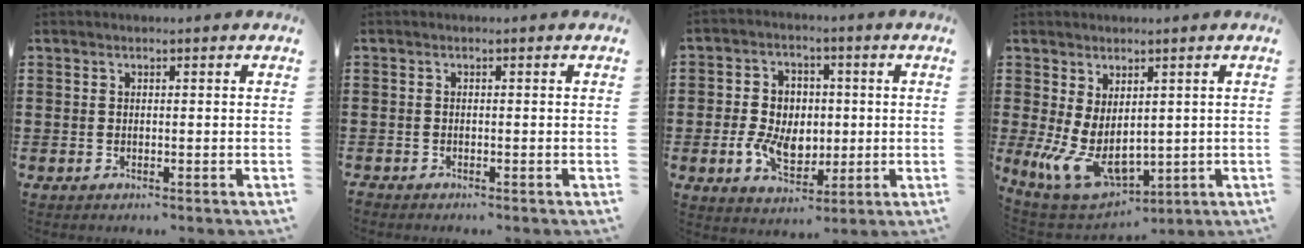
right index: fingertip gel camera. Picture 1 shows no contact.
{"total": 0.6, "force": [-0.6, 0.1, -0.1], "torque": [0.001, 0.001, -0.013]}
{"total": 8.1, "force": [-0.8, 6.1, 5.3], "torque": [-0.110, 0.013, -0.015]}
{"total": 8.4, "force": [0.0, 5.2, 6.6], "torque": [-0.151, -0.014, 0.007]}